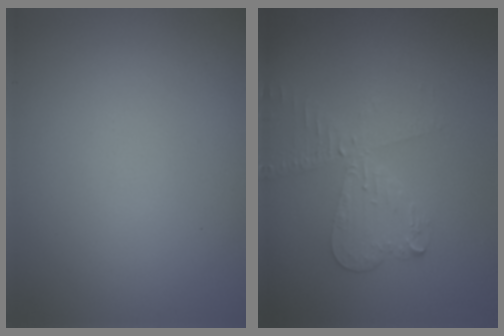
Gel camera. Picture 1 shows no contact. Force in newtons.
{"total": 3.5, "press": 3.0, "slide": 1.9}